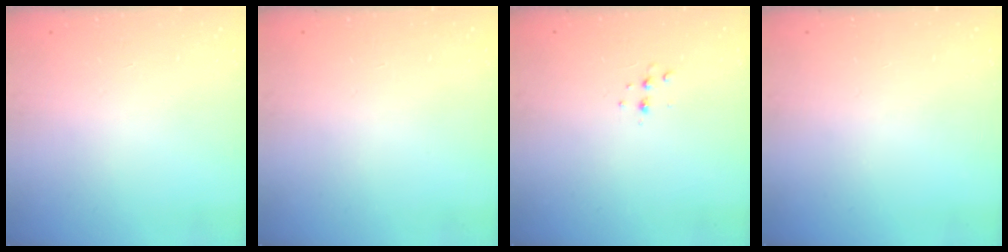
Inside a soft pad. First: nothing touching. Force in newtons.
{"total": 0.0}
{"total": 3.1, "press": 3.0, "slide": 0.6}
{"total": 0.0}